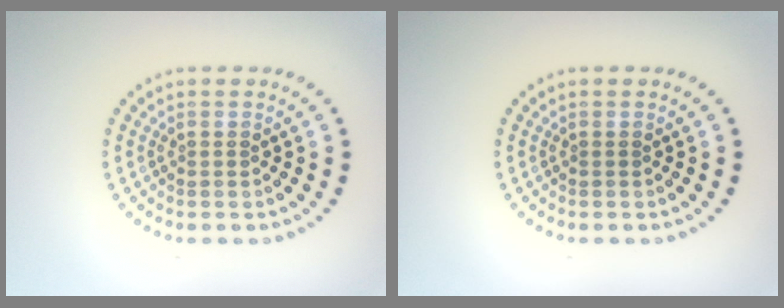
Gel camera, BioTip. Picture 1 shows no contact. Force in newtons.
{"total": 0.0}